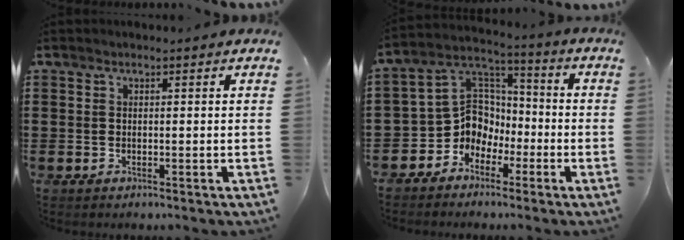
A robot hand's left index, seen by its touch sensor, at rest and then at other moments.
{"total": 7.7, "force": [-3.2, 6.8, 1.9], "torque": [-0.075, 0.002, -0.066]}